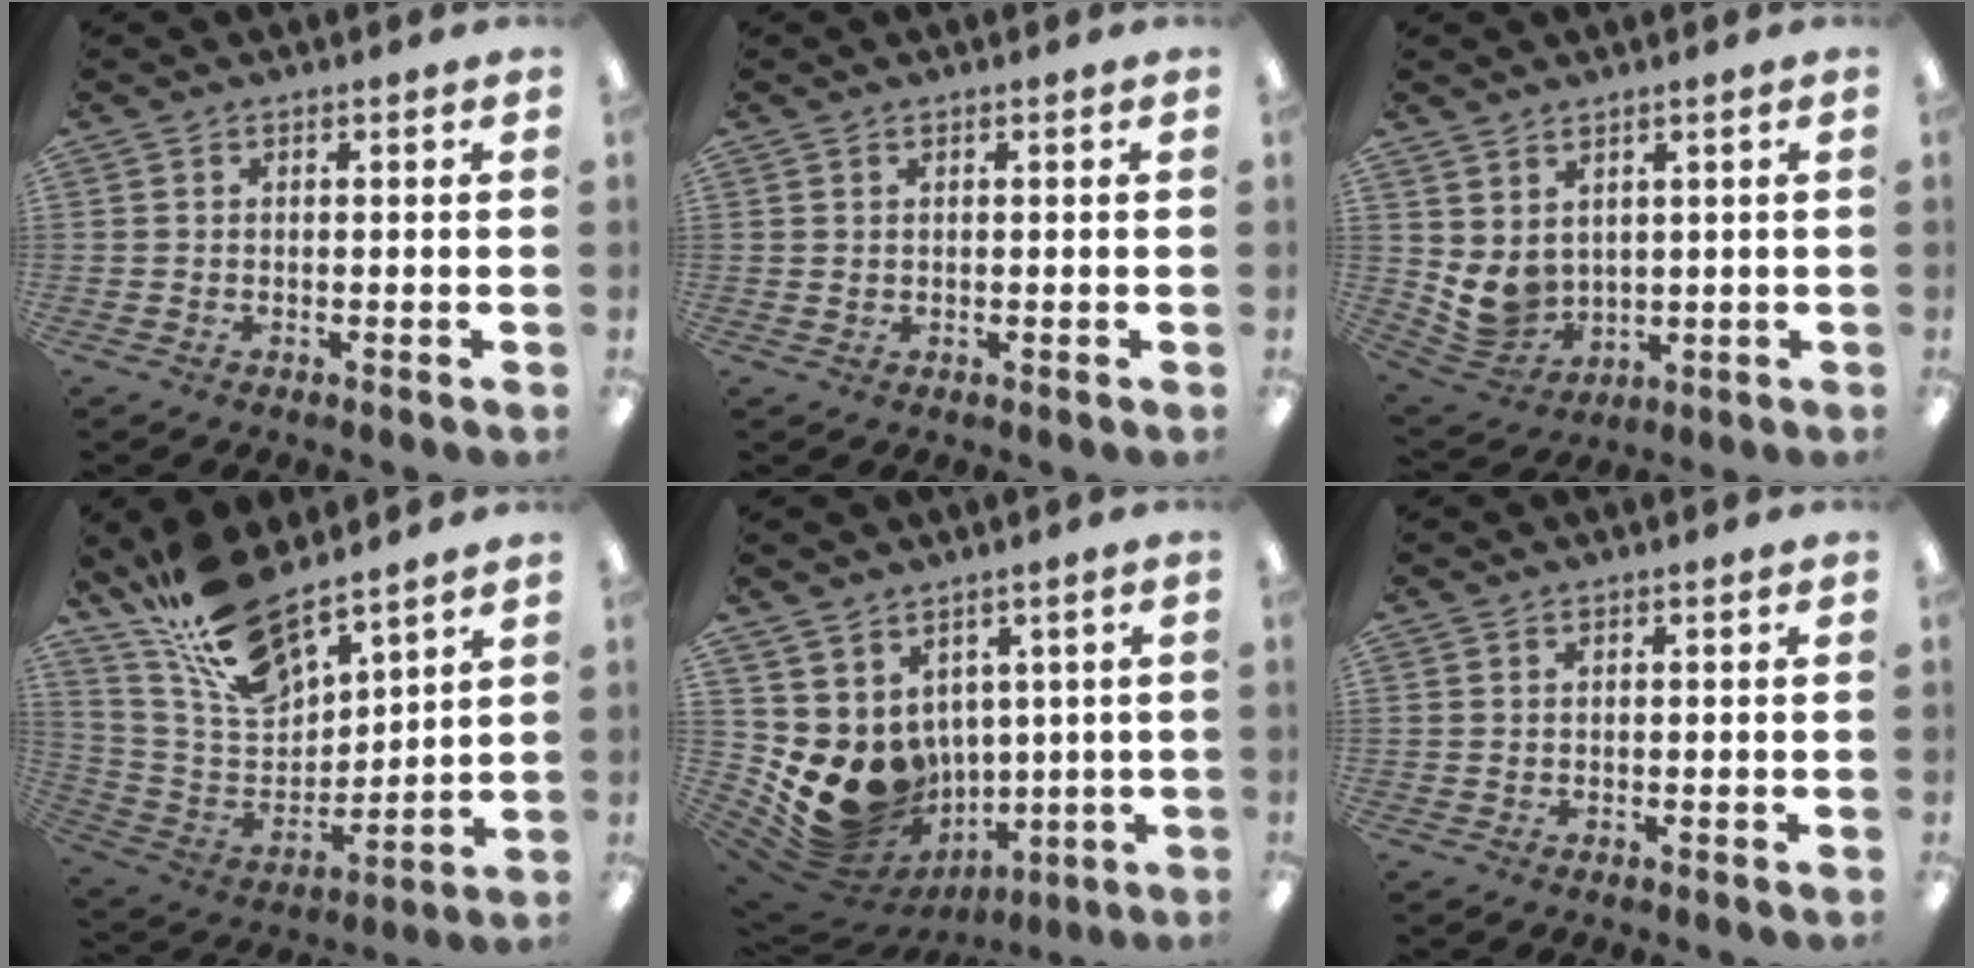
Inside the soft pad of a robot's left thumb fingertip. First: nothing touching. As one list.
[{"total": 0.6, "force": [0.5, 0.3, 0.2], "torque": [-0.004, 0.001, 0.009]}, {"total": 6.5, "force": [2.8, 5.3, 2.3], "torque": [-0.064, -0.020, 0.062]}, {"total": 18.3, "force": [15.2, 6.2, 8.0], "torque": [-0.185, -0.083, 0.279]}, {"total": 13.9, "force": [-0.6, 12.2, 6.7], "torque": [-0.140, -0.031, 0.004]}, {"total": 0.0}]